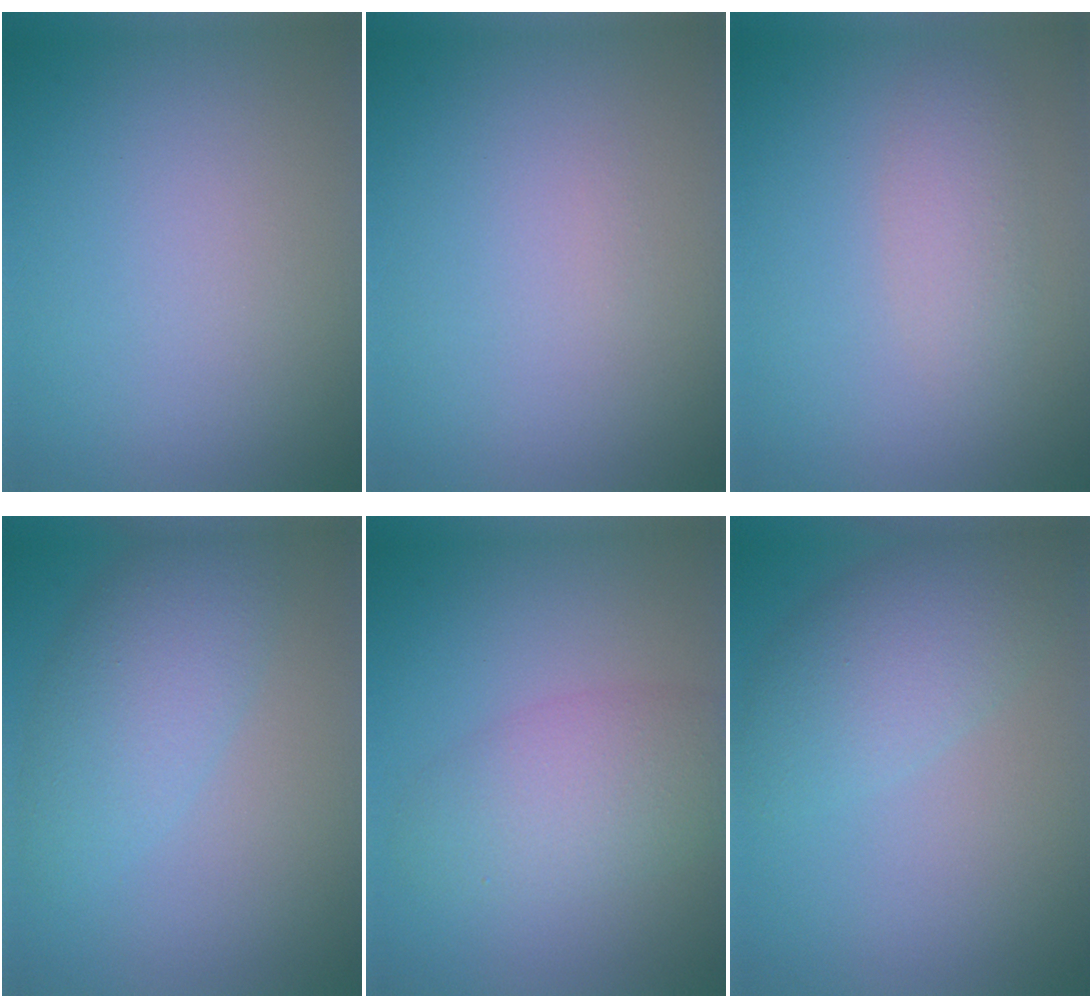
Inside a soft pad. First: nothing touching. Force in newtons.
{"total": 0.0}
{"total": 2.1, "press": 2.1, "slide": 0.1}
{"total": 4.7, "press": 4.7, "slide": 0.2}
{"total": 4.2, "press": 4.2, "slide": 0.1}
{"total": 4.8, "press": 4.8, "slide": 0.3}